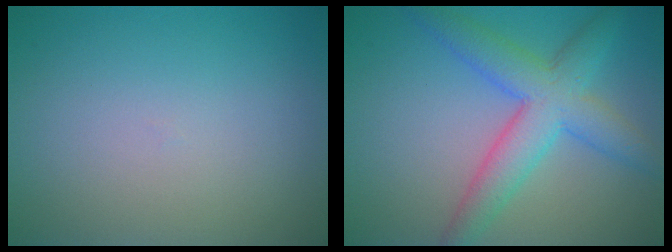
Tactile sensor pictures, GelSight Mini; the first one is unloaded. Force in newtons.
{"total": 6.0, "press": 6.0, "slide": 0.2}